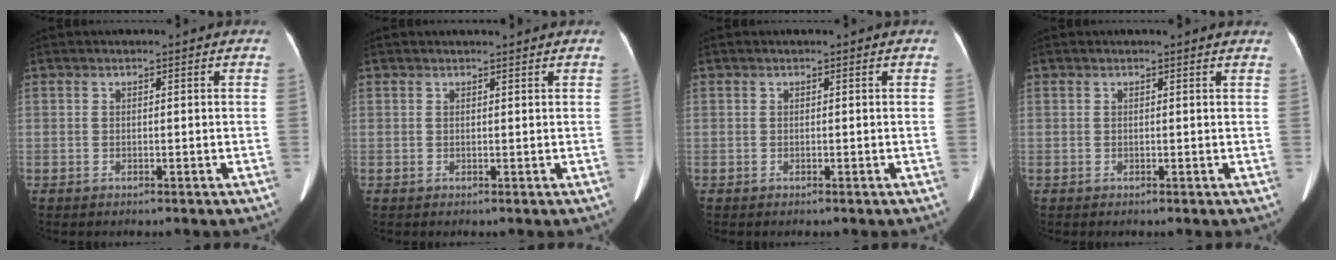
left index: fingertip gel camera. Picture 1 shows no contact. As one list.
[{"total": 1.4, "force": [1.4, -0.1, 0.3], "torque": [-0.008, 0.001, 0.021]}, {"total": 0.0}, {"total": 3.2, "force": [3.0, 0.2, 1.0], "torque": [-0.015, 0.007, 0.024]}]